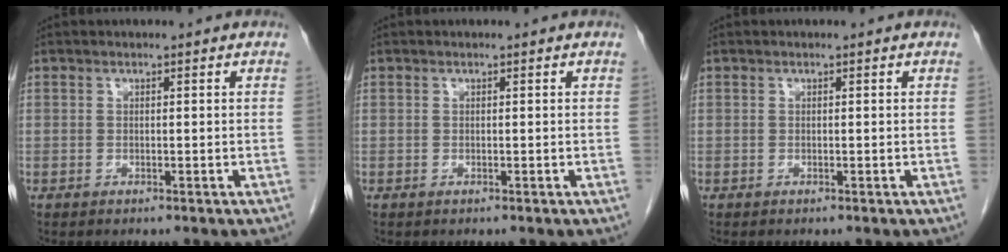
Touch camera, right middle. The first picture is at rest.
{"total": 0.0}
{"total": 0.0}